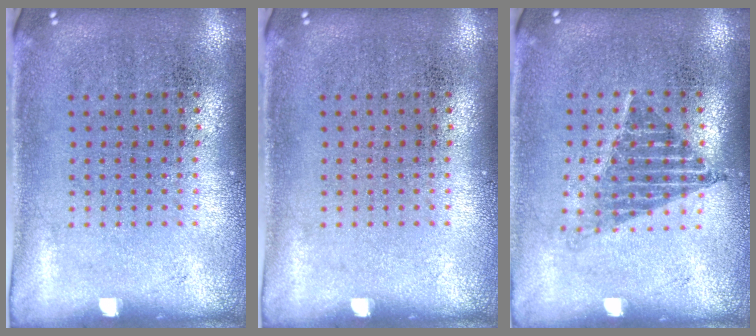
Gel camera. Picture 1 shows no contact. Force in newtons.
{"total": 0.0}
{"total": 1.3, "press": 1.1, "slide": 0.7}